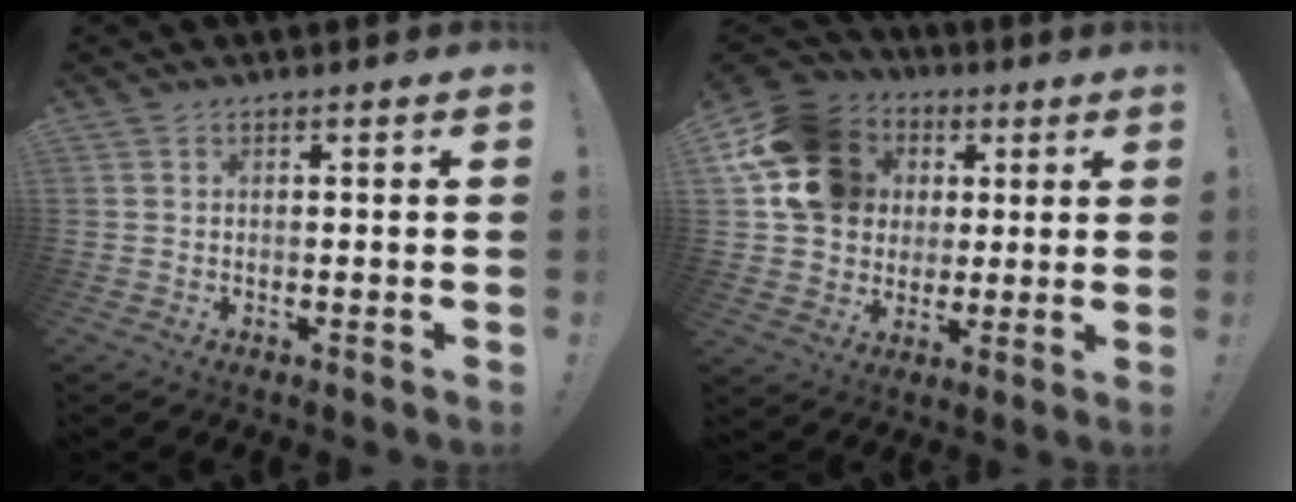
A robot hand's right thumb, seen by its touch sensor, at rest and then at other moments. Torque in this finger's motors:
{"motor_torque": [2.07, 2.08, 1.53, 0.12, 0.14]}